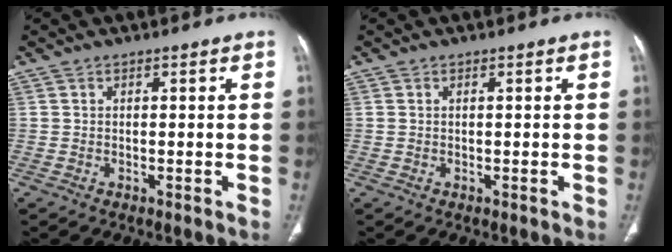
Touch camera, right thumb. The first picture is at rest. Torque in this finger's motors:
{"motor_torque": [-0.13, 0.25, -0.03, 0.44, 0.03]}